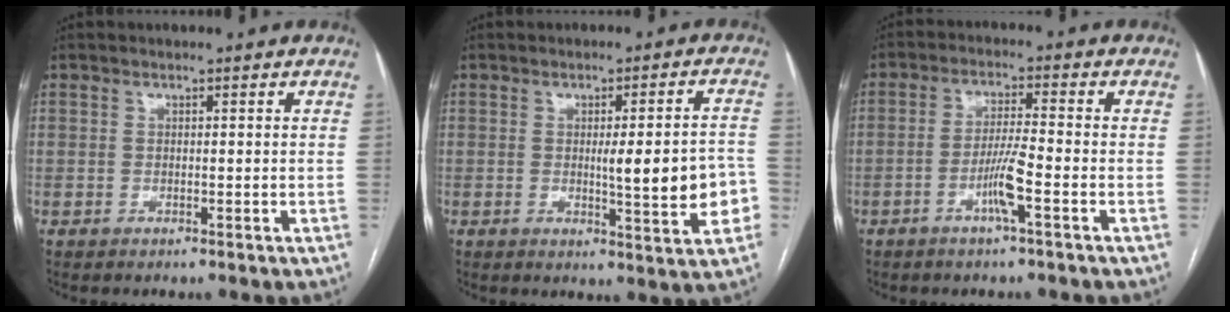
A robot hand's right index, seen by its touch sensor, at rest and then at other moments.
{"total": 9.9, "force": [-1.5, 1.7, 9.6], "torque": [-0.117, 0.005, -0.016]}
{"total": 5.3, "force": [-2.3, -0.3, 4.8], "torque": [-0.096, -0.002, -0.043]}